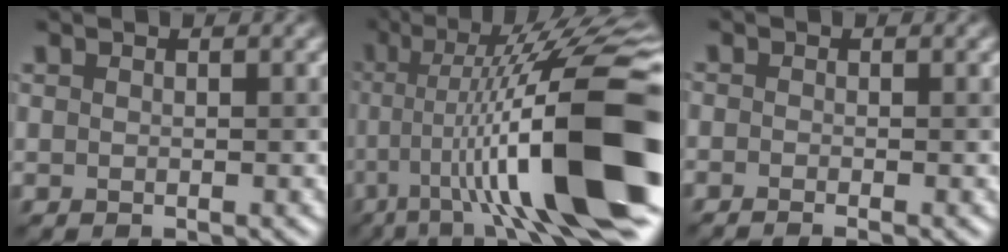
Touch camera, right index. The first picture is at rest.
{"total": 16.8, "force": [-3.6, 4.2, 15.8], "torque": [-0.230, 0.035, -0.054]}
{"total": 1.5, "force": [-1.2, 0.3, 0.9], "torque": [-0.003, -0.005, -0.018]}